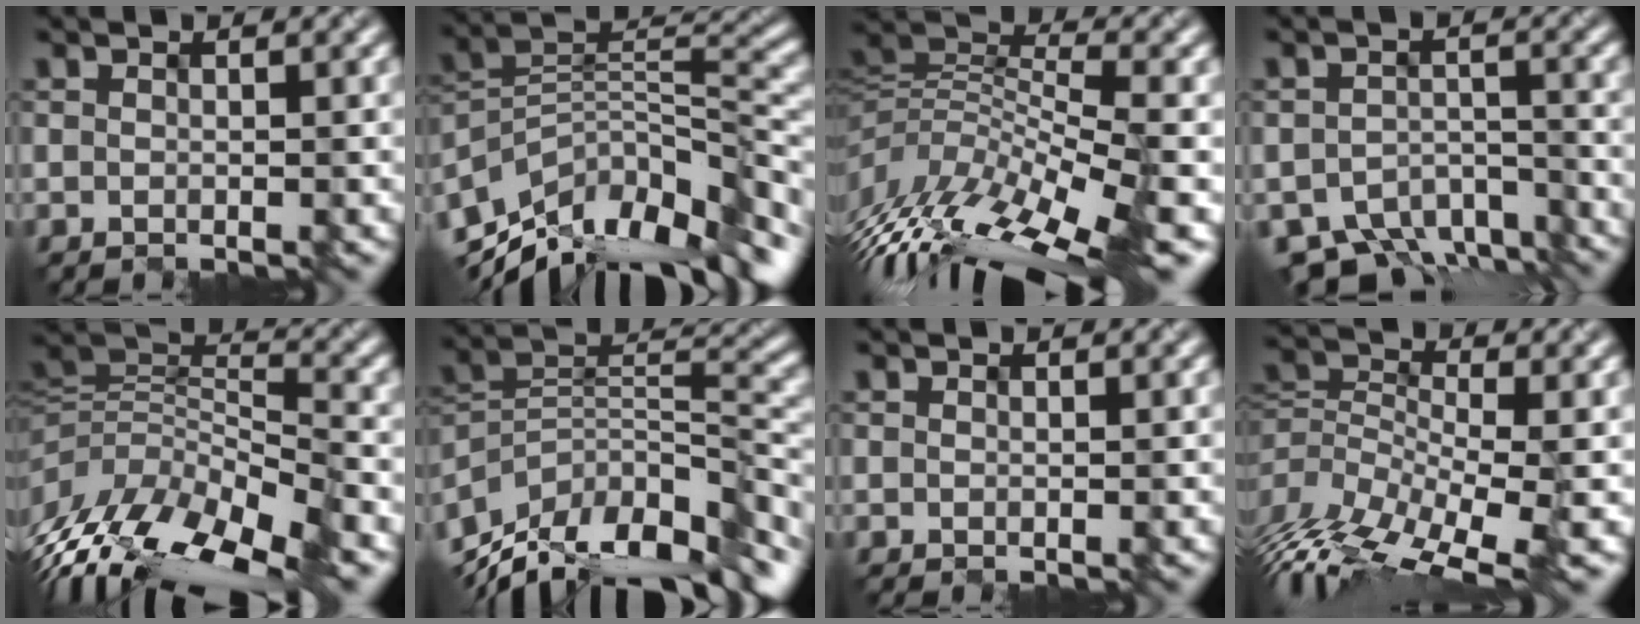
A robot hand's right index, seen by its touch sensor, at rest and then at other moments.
{"total": 12.7, "force": [-8.4, 5.7, 7.7], "torque": [-0.157, 0.013, -0.143]}
{"total": 12.7, "force": [-5.3, 4.6, 10.6], "torque": [-0.222, 0.007, -0.092]}
{"total": 7.9, "force": [-6.7, 3.3, 2.4], "torque": [-0.033, -0.017, -0.093]}
{"total": 12.7, "force": [-7.1, 5.5, 9.0], "torque": [-0.197, 0.003, -0.116]}
{"total": 13.8, "force": [-10.0, 5.6, 7.6], "torque": [-0.160, 0.022, -0.168]}
{"total": 0.0}
{"total": 8.7, "force": [-3.5, 4.1, 6.9], "torque": [-0.133, -0.013, -0.066]}